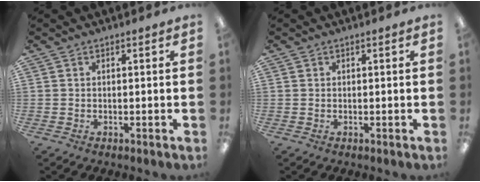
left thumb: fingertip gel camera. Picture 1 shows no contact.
{"total": 0.0}